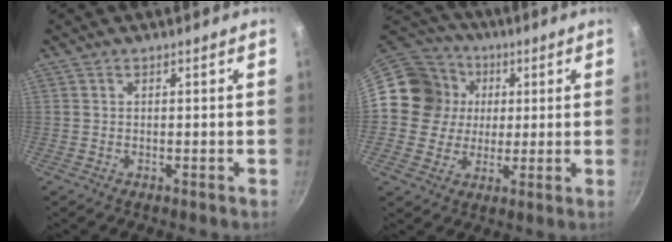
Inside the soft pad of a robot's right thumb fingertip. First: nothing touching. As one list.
[{"total": 14.2, "force": [2.0, 13.4, 4.4], "torque": [-0.057, 0.018, 0.022]}]